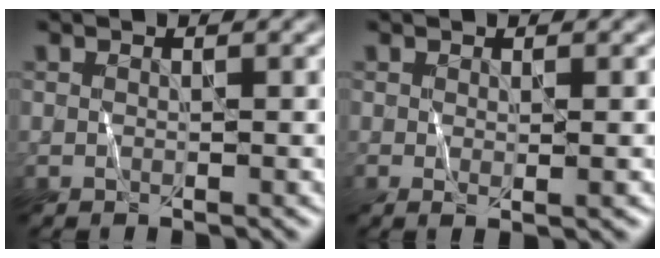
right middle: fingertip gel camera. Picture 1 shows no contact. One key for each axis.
{"total": 0.9, "fx": 0.1, "fy": 0.0, "fz": 0.9, "tx": -0.008, "ty": 0.002, "tz": 0.002}